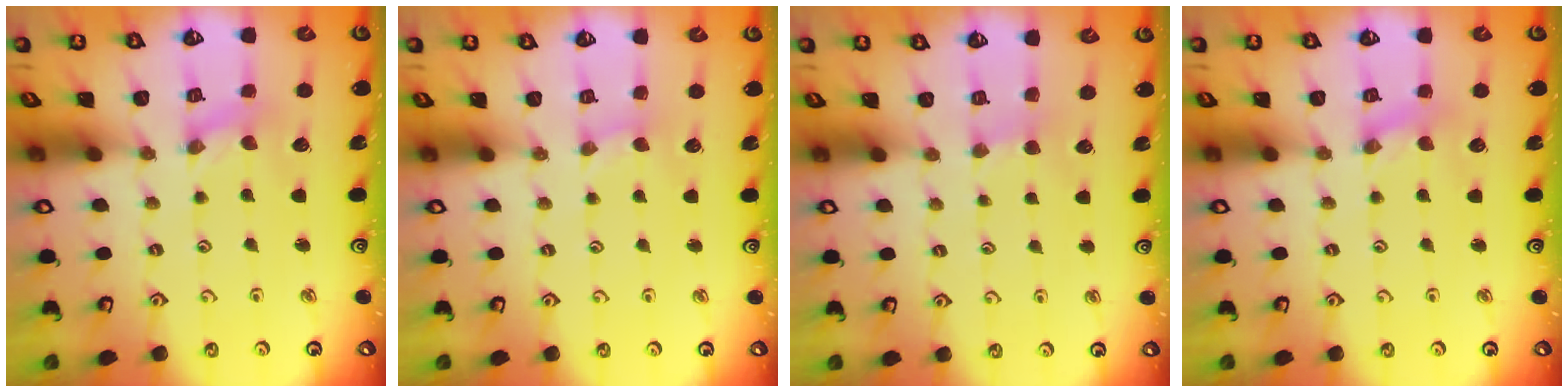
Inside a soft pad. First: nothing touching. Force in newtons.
{"total": 0.6, "press": 0.5, "slide": 0.1}
{"total": 2.2, "press": 2.2, "slide": 0.5}
{"total": 1.1, "press": 1.1, "slide": 0.2}